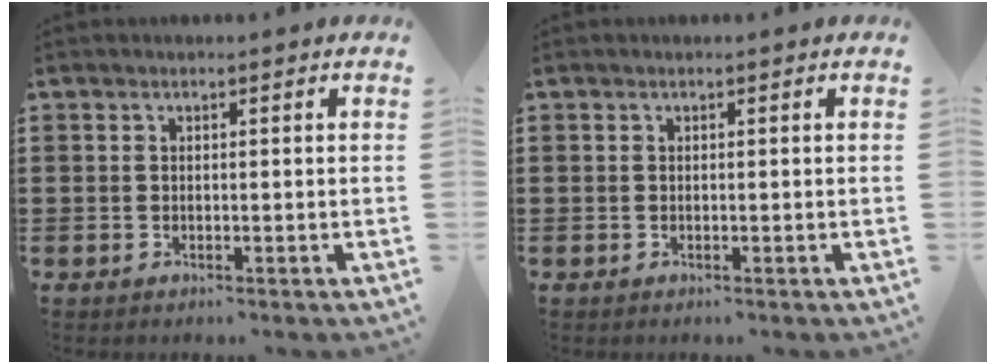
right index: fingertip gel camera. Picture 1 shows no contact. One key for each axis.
{"total": 0.0}